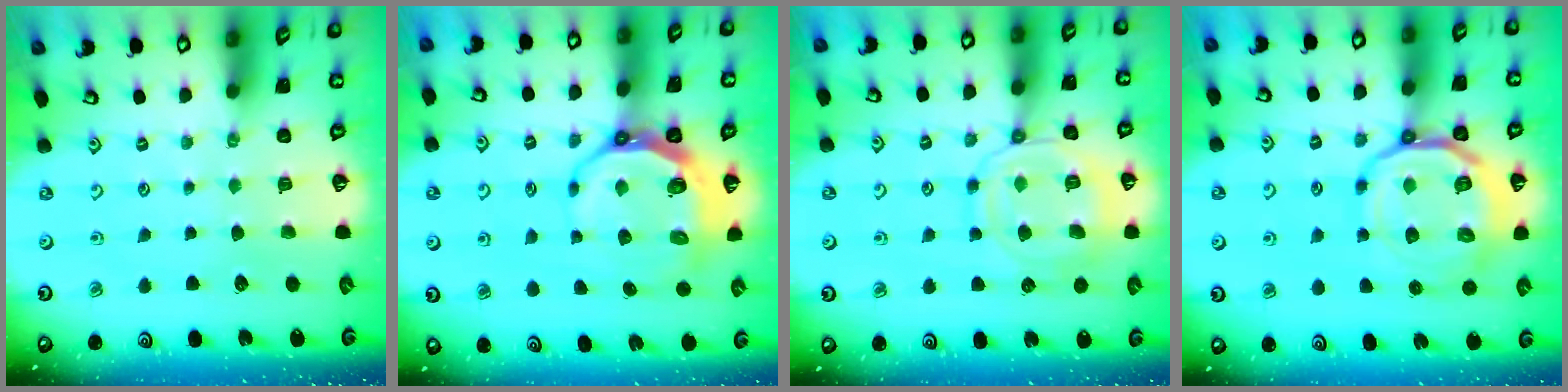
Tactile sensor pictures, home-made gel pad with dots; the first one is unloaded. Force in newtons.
{"total": 10.3, "press": 9.6, "slide": 3.9}
{"total": 13.4, "press": 13.3, "slide": 1.2}
{"total": 15.9, "press": 15.8, "slide": 2.0}